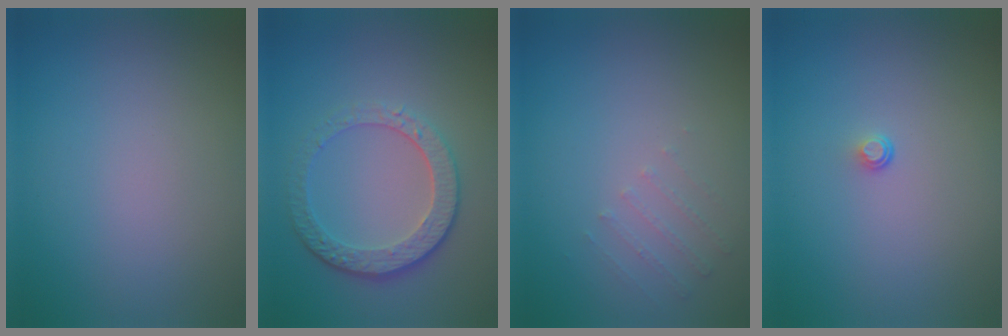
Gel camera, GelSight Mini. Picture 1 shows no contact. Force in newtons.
{"total": 4.5, "press": 3.2, "slide": 3.1}
{"total": 0.6, "press": 0.5, "slide": 0.4}
{"total": 0.5, "press": 0.3, "slide": 0.5}